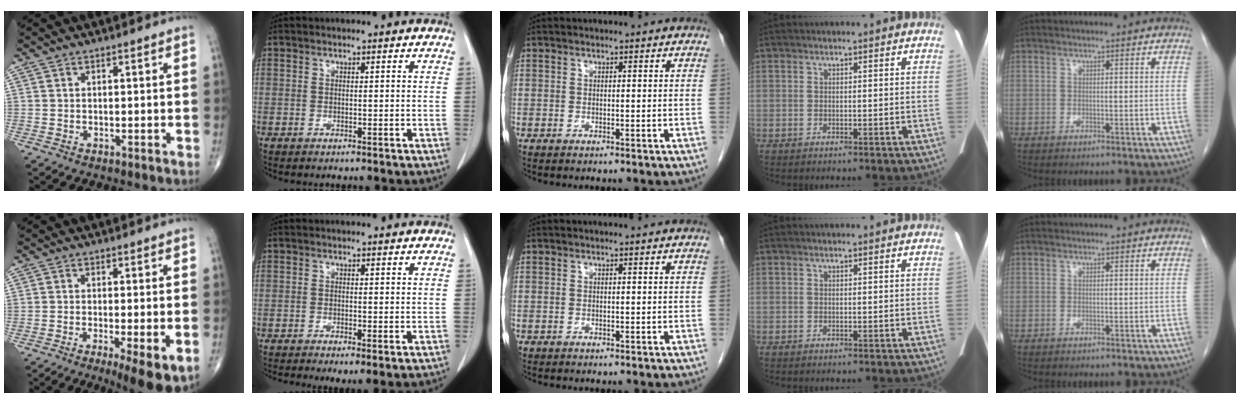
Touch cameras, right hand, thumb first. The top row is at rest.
{"thumb": {"total": 9.1, "force": [-3.5, 2.1, 8.2], "torque": [-0.121, -0.017, -0.052]}, "index": {"total": 3.0, "force": [-1.2, 0.7, 2.6], "torque": [-0.040, -0.009, -0.016]}}